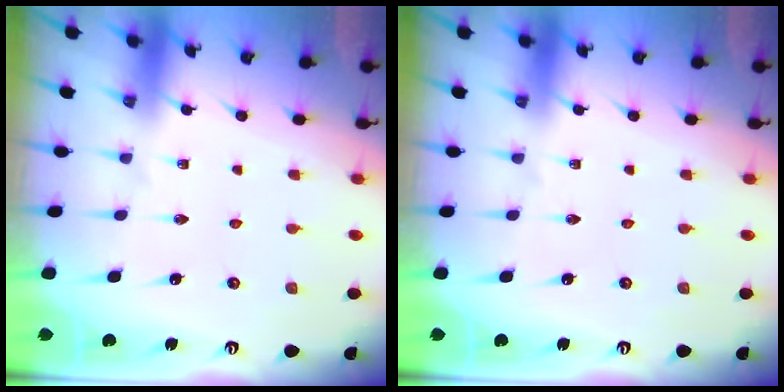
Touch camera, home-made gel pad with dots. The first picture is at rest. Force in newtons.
{"total": 0.0}